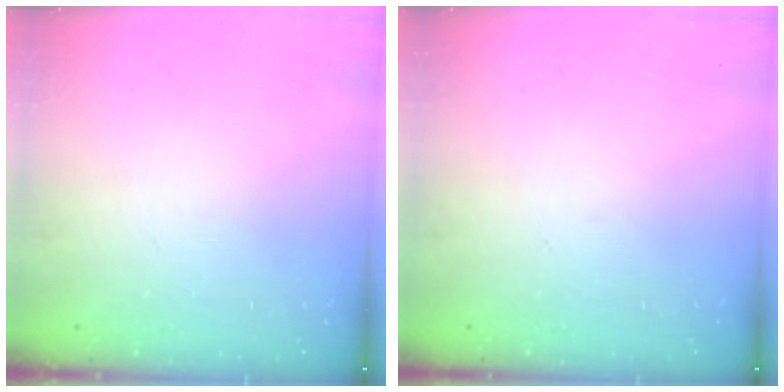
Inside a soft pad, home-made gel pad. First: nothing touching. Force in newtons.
{"total": 0.0}